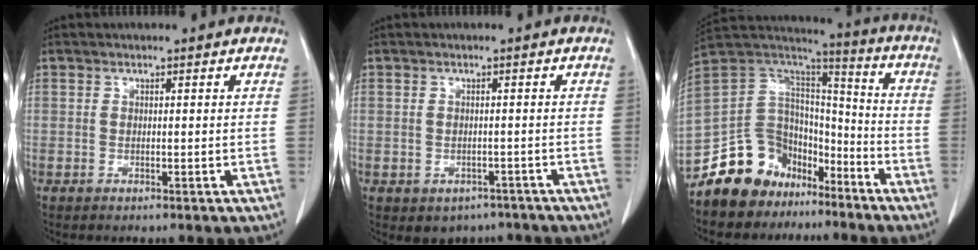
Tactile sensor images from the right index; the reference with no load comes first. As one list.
[{"total": 4.2, "force": [-2.8, 3.0, 0.7], "torque": [0.003, 0.008, -0.034]}, {"total": 14.7, "force": [-10.3, 9.9, 3.1], "torque": [-0.052, 0.100, -0.178]}]